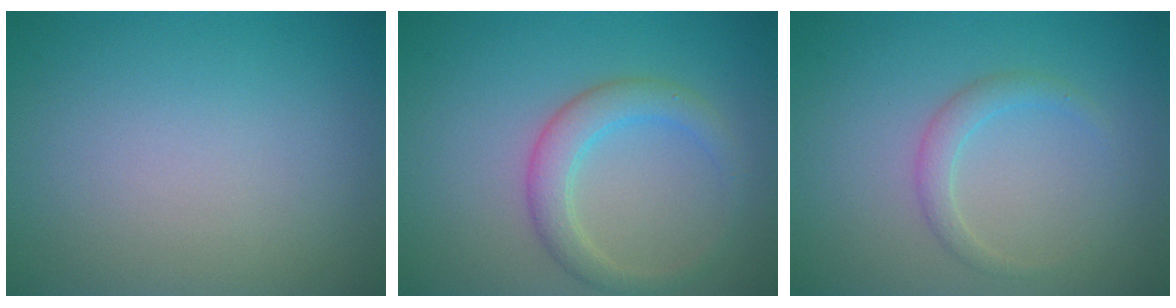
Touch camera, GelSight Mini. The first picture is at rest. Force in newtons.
{"total": 3.1, "press": 3.1, "slide": 0.2}
{"total": 1.7, "press": 1.7, "slide": 0.1}